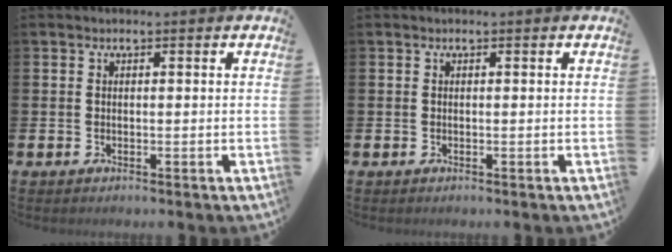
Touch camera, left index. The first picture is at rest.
{"total": 0.0}